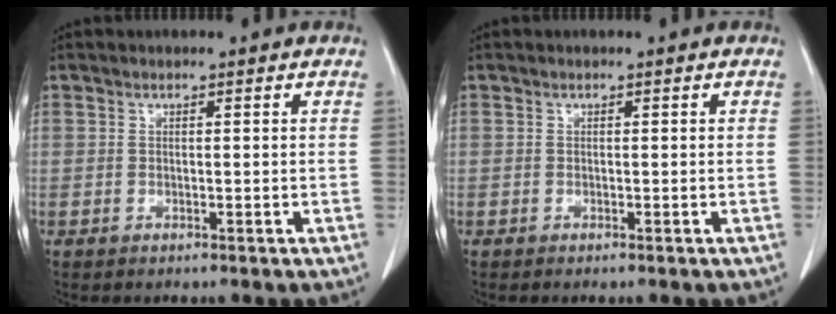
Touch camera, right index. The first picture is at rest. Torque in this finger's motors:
{"motor_torque": [-0.07, 0.01, -0.20, -0.02]}